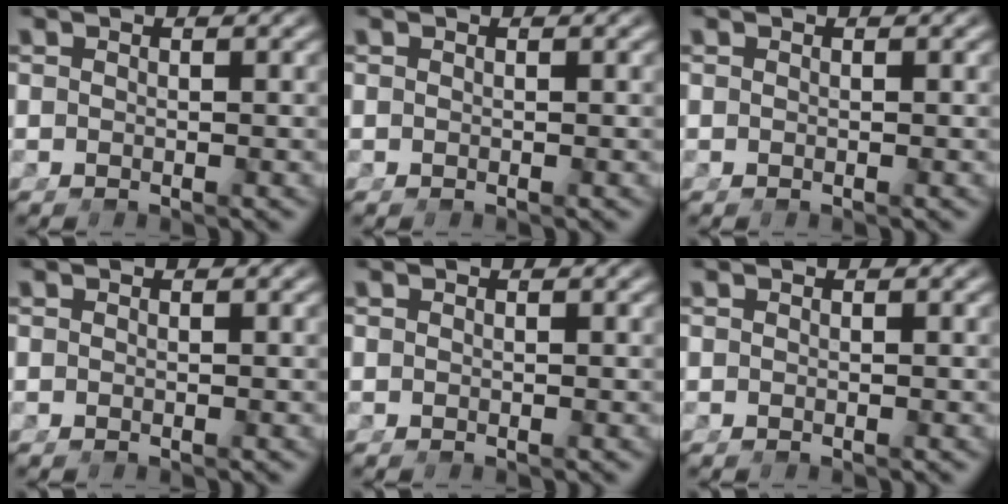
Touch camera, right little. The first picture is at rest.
{"total": 0.0}
{"total": 0.0}
{"total": 0.0}
{"total": 0.0}
{"total": 0.0}